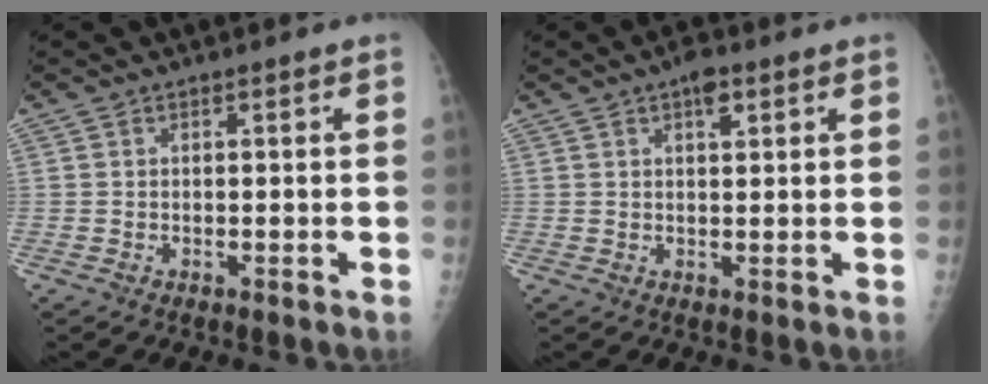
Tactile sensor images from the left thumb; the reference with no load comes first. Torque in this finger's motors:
{"motor_torque": [0.95, 0.31, 0.56, -0.05, 0.01]}